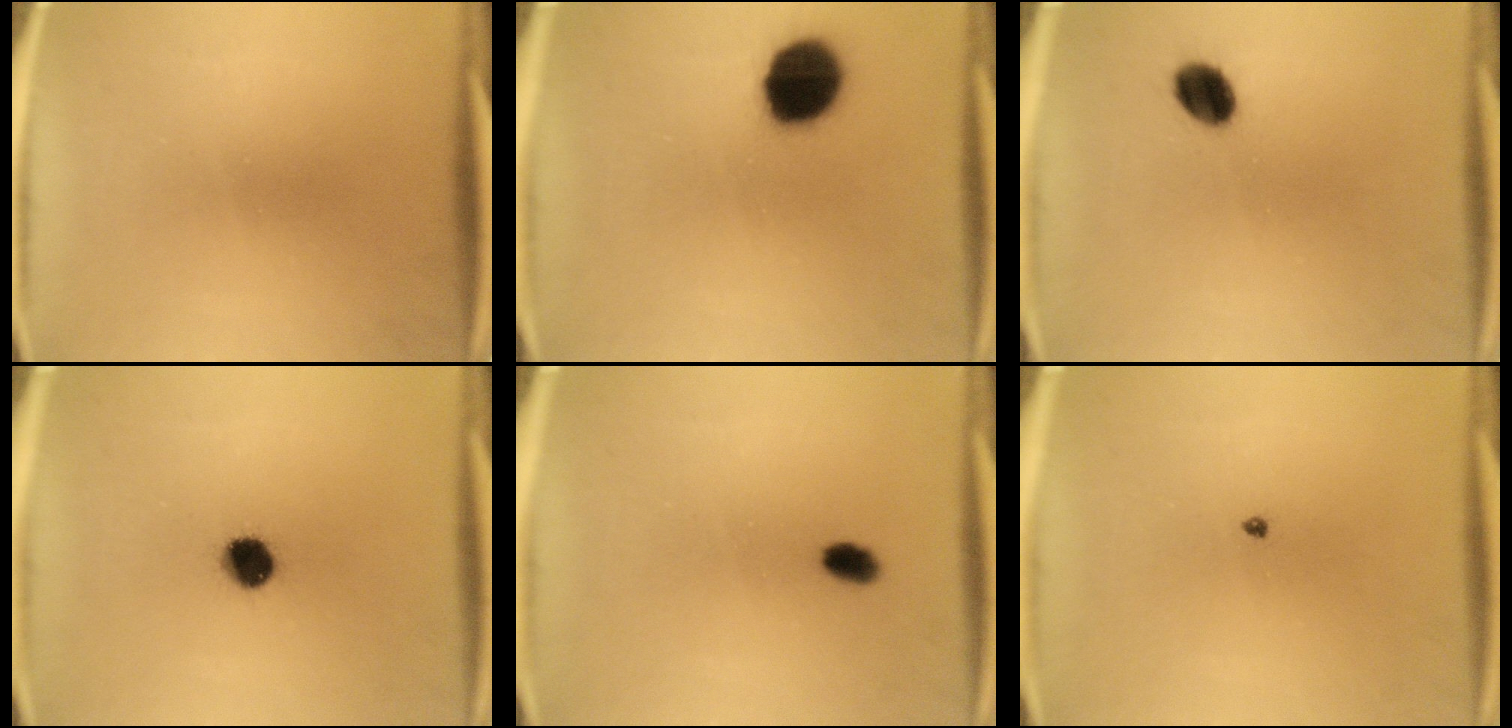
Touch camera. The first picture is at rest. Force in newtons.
{"total": 14.4}
{"total": 6.5}
{"total": 6.5}
{"total": 2.5}
{"total": 0.6}